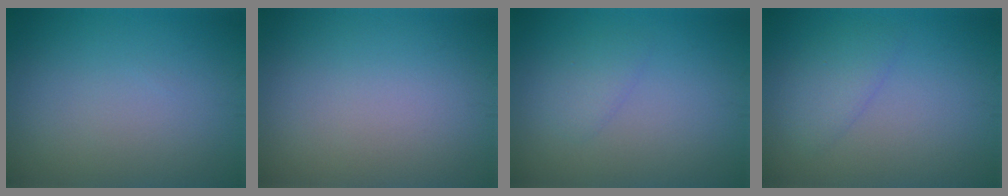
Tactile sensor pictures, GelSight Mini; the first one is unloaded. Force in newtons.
{"total": 0.0}
{"total": 1.3, "press": 1.3, "slide": 0.1}
{"total": 2.0, "press": 2.0, "slide": 0.2}